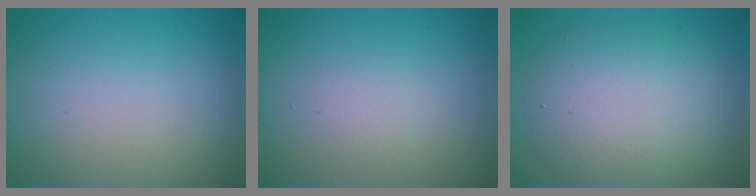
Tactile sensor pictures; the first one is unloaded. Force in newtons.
{"total": 1.1, "press": 1.1, "slide": 0.1}
{"total": 6.6, "press": 6.6, "slide": 0.3}